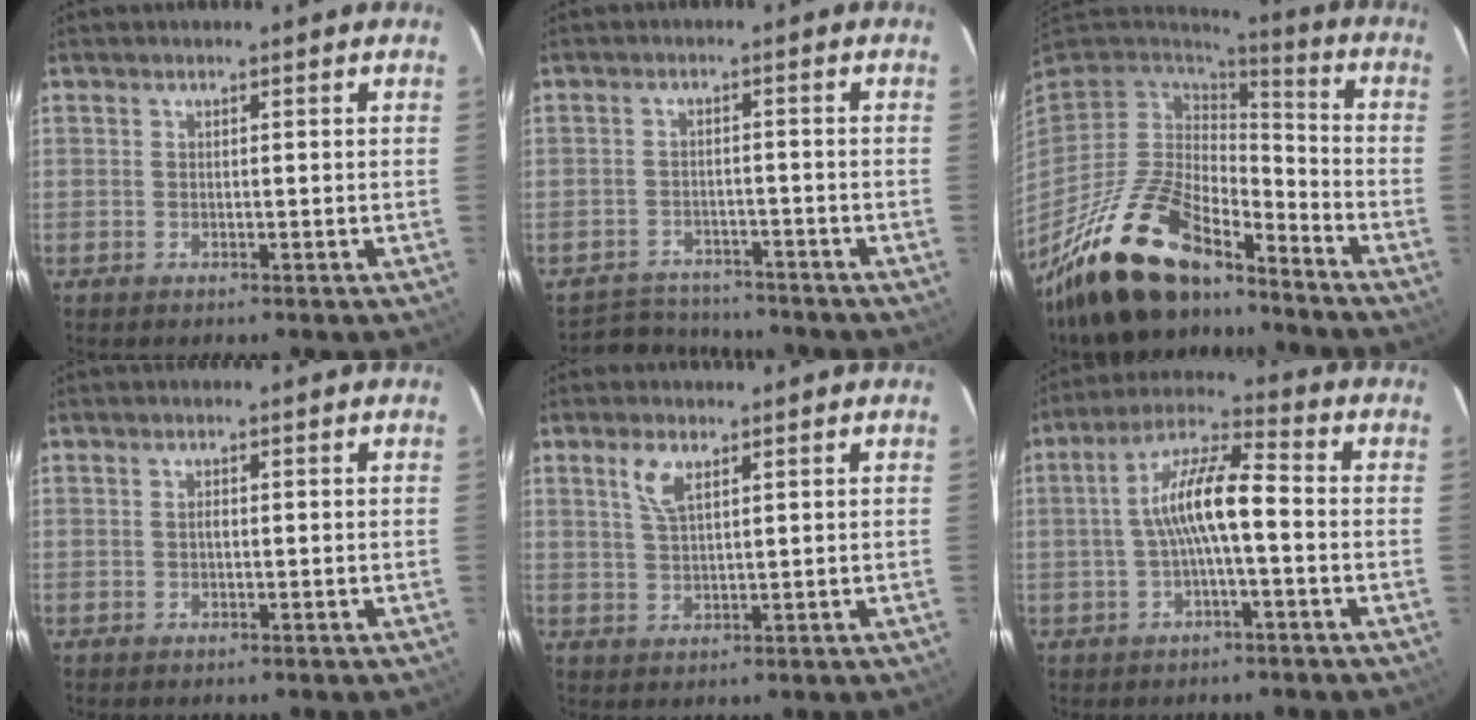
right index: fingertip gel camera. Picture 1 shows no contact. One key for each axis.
{"total": 8.8, "fx": -8.1, "fy": 3.2, "fz": 1.3, "tx": -0.044, "ty": 0.011, "tz": -0.119}
{"total": 20.4, "fx": -15.3, "fy": 7.1, "fz": 11.5, "tx": -0.238, "ty": -0.029, "tz": -0.278}
{"total": 0.7, "fx": 0.0, "fy": 0.4, "fz": 0.6, "tx": -0.010, "ty": 0.003, "tz": -0.001}
{"total": 4.3, "fx": 2.2, "fy": 1.7, "fz": 3.3, "tx": -0.064, "ty": 0.004, "tz": 0.045}
{"total": 9.7, "fx": -1.2, "fy": 2.1, "fz": 9.4, "tx": -0.181, "ty": 0.024, "tz": -0.021}